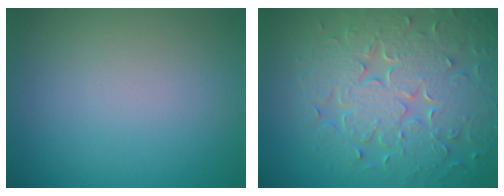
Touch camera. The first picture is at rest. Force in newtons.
{"total": 8.9, "press": 6.5, "slide": 6.1}